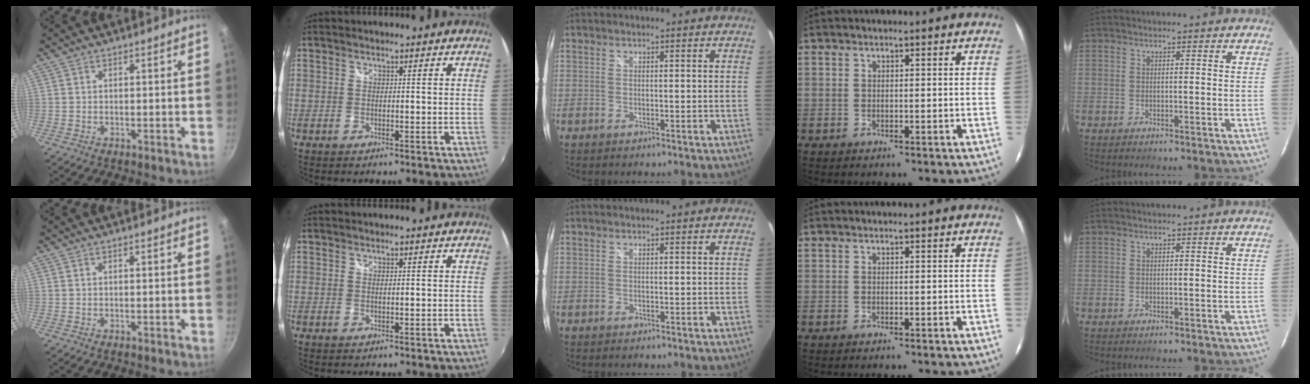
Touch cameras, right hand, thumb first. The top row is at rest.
{"index": {"total": 0.6, "force": [0.1, -0.4, -0.4], "torque": [0.007, -0.001, 0.000]}}